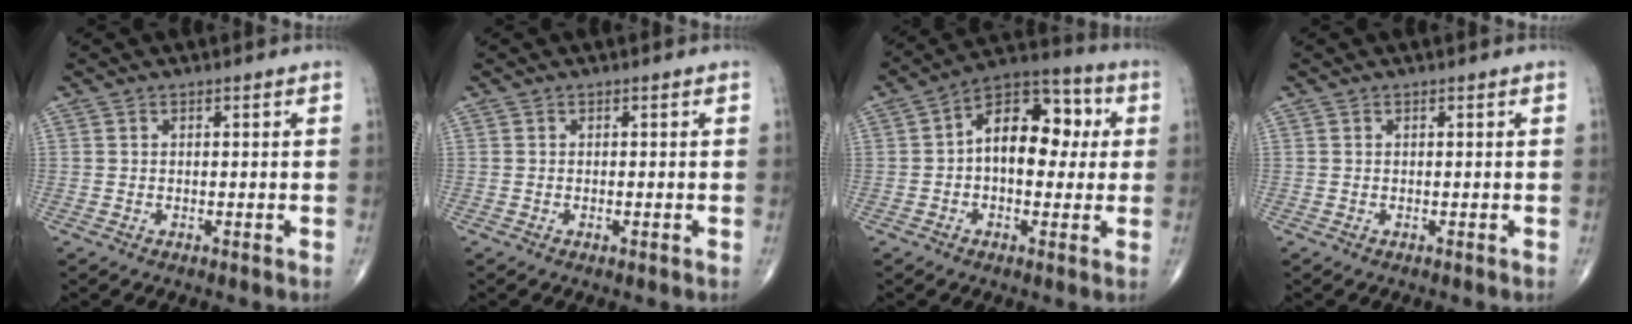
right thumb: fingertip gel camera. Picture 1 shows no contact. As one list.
[{"total": 0.6, "force": [-0.2, 0.2, 0.5], "torque": [-0.009, -0.002, -0.004]}, {"total": 14.5, "force": [1.4, 8.8, 11.4], "torque": [-0.138, 0.034, 0.010]}, {"total": 0.0}]